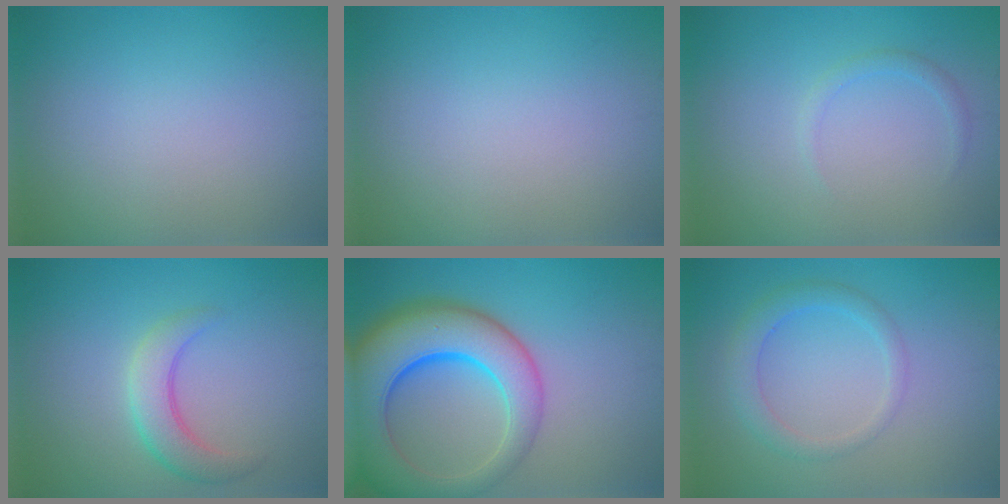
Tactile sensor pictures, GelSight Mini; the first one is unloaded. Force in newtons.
{"total": 0.0}
{"total": 1.0, "press": 1.0, "slide": 0.0}
{"total": 3.4, "press": 3.4, "slide": 0.2}
{"total": 10.9, "press": 10.9, "slide": 0.6}
{"total": 2.6, "press": 2.6, "slide": 0.0}